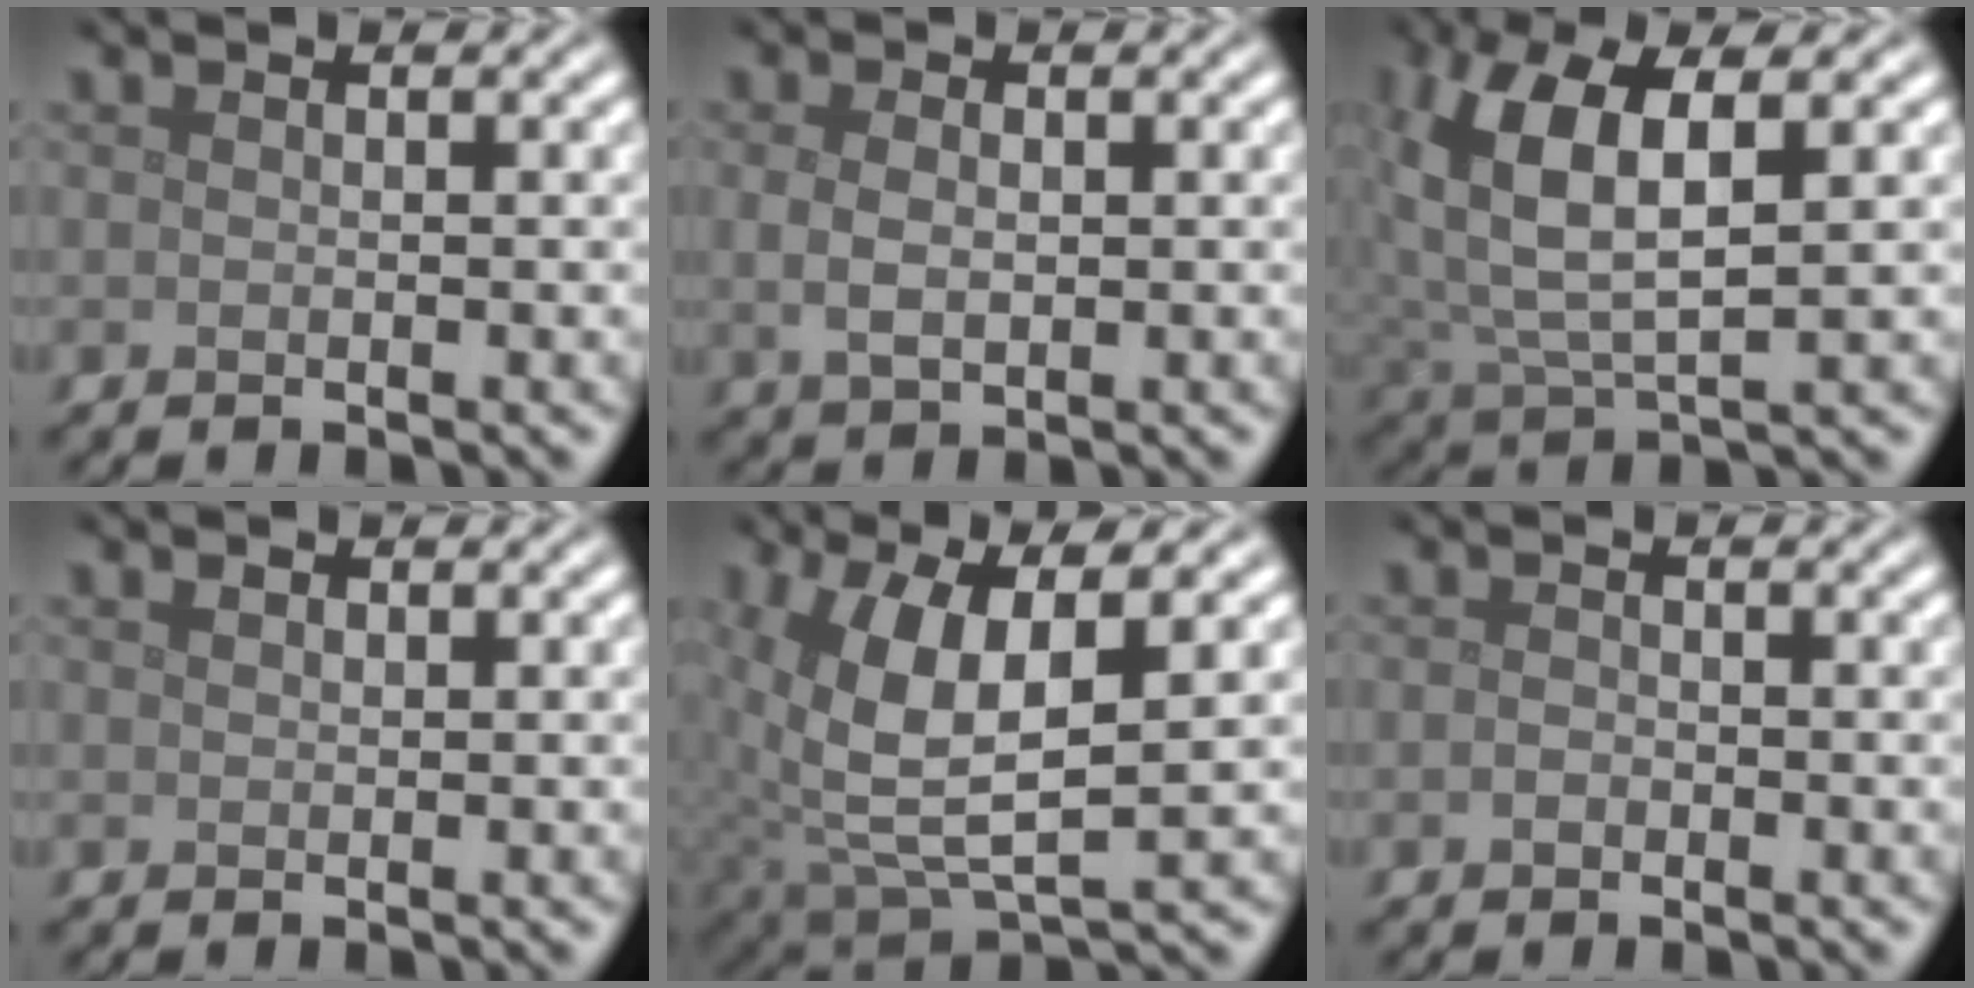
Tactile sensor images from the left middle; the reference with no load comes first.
{"total": 2.2, "force": [0.1, 1.4, 1.7], "torque": [-0.041, -0.001, 0.005]}
{"total": 7.7, "force": [2.3, 3.2, 6.6], "torque": [-0.149, 0.008, 0.040]}
{"total": 0.5, "force": [0.4, 0.3, 0.2], "torque": [-0.005, -0.001, 0.007]}
{"total": 8.0, "force": [2.1, 3.5, 6.8], "torque": [-0.158, -0.007, 0.043]}
{"total": 0.7, "force": [-0.3, 0.5, 0.4], "torque": [-0.009, -0.001, -0.007]}